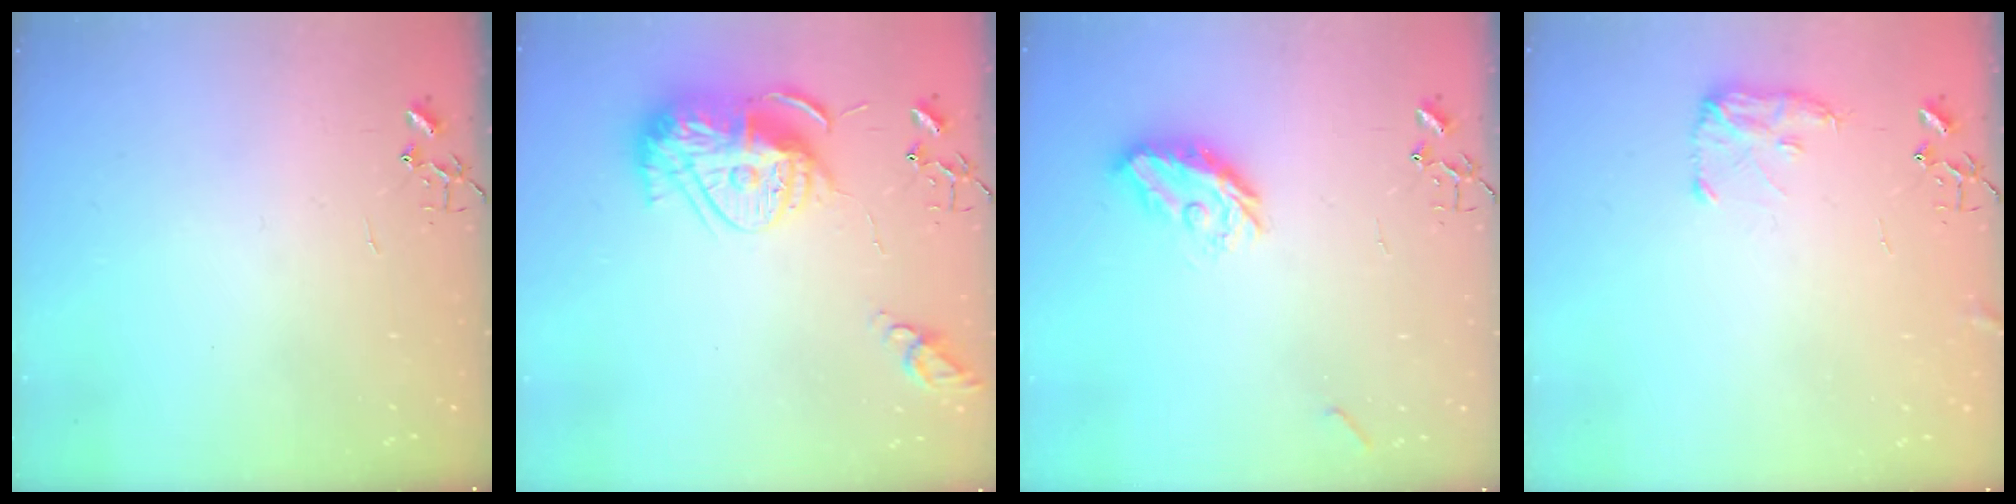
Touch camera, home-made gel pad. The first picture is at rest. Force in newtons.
{"total": 15.2, "press": 15.1, "slide": 1.4}
{"total": 11.1, "press": 11.0, "slide": 0.4}
{"total": 8.1, "press": 8.0, "slide": 0.5}